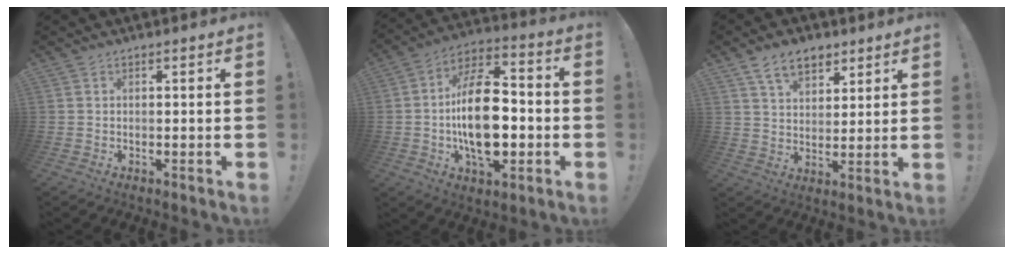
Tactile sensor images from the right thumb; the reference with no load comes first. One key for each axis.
{"total": 20.9, "fx": -2.8, "fy": 11.8, "fz": 17.0, "tx": -0.305, "ty": 0.010, "tz": -0.047}
{"total": 9.8, "fx": 6.2, "fy": 5.8, "fz": 4.9, "tx": -0.077, "ty": -0.023, "tz": 0.118}